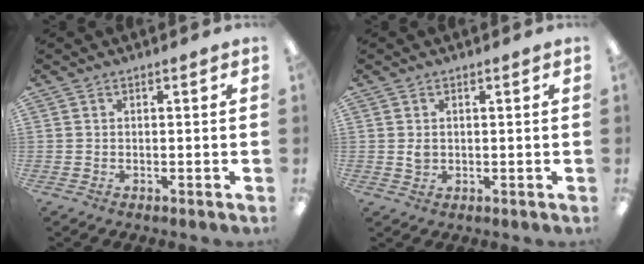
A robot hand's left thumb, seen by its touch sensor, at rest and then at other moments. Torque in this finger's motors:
{"motor_torque": [-0.23, 0.21, 0.14, -0.28, -0.01]}